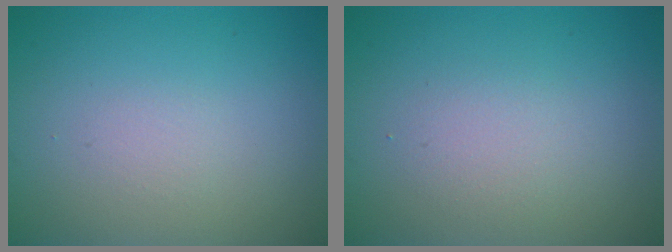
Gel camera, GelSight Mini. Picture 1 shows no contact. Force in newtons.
{"total": 1.6, "press": 1.6, "slide": 0.2}